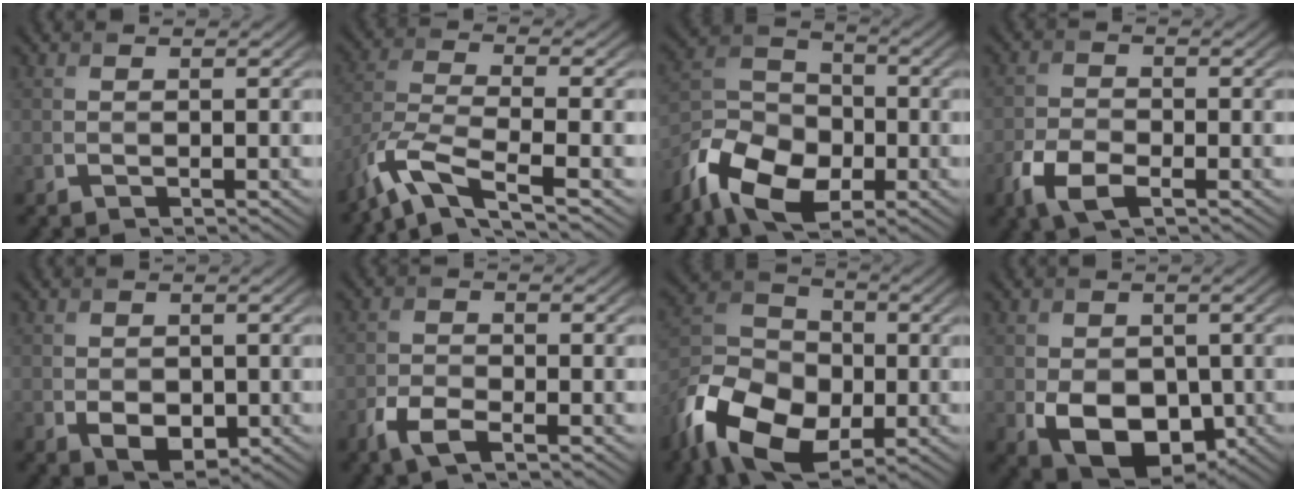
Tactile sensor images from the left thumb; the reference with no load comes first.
{"total": 9.1, "force": [-6.0, 2.4, 6.4], "torque": [-0.140, -0.009, -0.131]}
{"total": 12.1, "force": [-6.9, 7.1, 6.9], "torque": [-0.156, -0.022, -0.149]}
{"total": 5.4, "force": [-2.9, 2.8, 3.6], "torque": [-0.081, -0.010, -0.064]}
{"total": 3.4, "force": [-0.7, 2.4, 2.3], "torque": [-0.050, -0.015, -0.008]}
{"total": 3.7, "force": [-2.2, 1.5, 2.5], "torque": [-0.060, -0.004, -0.051]}
{"total": 14.6, "force": [-6.5, 9.5, 9.0], "torque": [-0.213, -0.031, -0.139]}
{"total": 8.2, "force": [-2.0, 5.7, 5.5], "torque": [-0.105, -0.026, -0.029]}